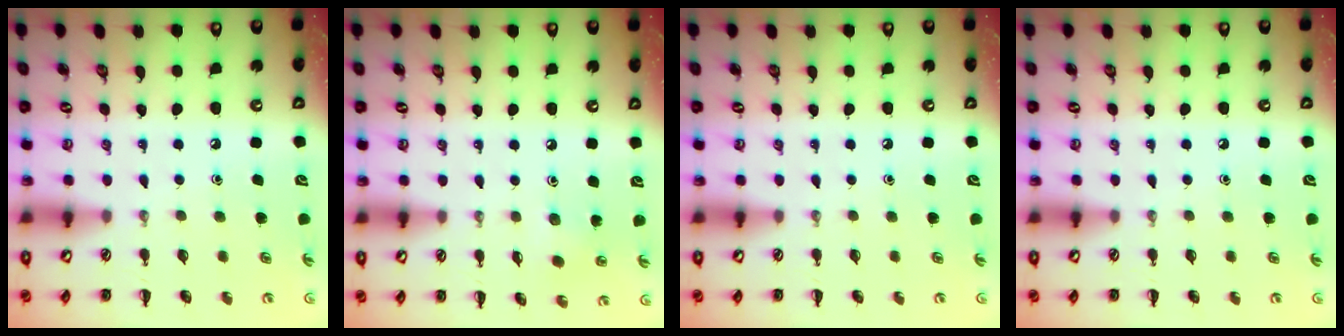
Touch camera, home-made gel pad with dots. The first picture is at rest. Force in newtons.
{"total": 2.6, "press": 2.5, "slide": 0.9}
{"total": 0.0}
{"total": 0.0}